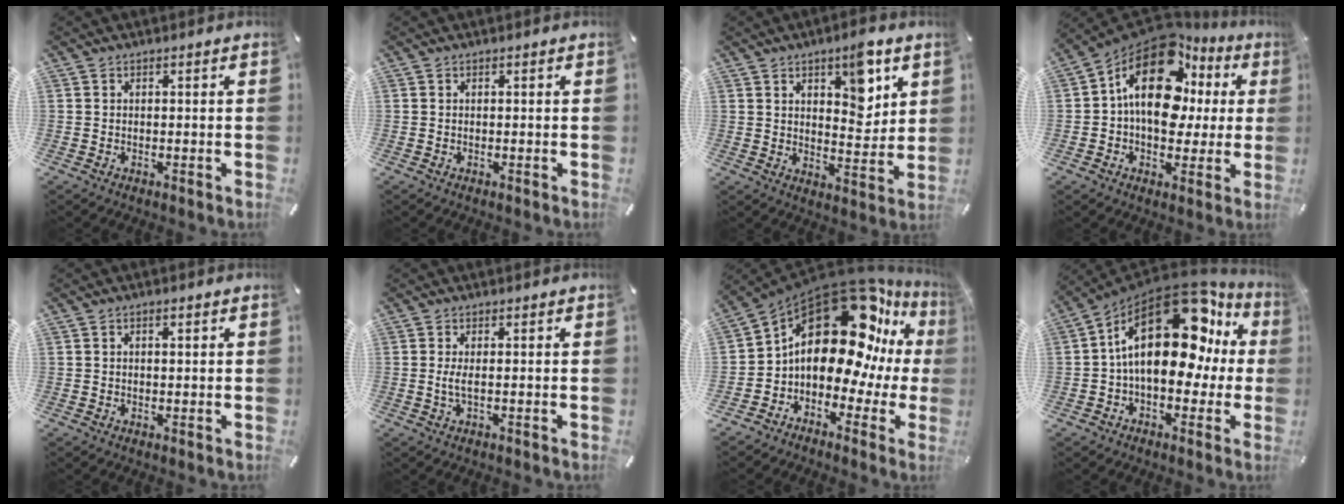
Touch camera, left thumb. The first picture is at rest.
{"total": 0.0}
{"total": 9.8, "force": [5.5, 4.9, 6.5], "torque": [-0.069, -0.032, 0.088]}
{"total": 18.6, "force": [5.7, 12.1, 13.0], "torque": [-0.222, -0.034, 0.095]}
{"total": 1.1, "force": [0.3, 0.6, 0.9], "torque": [-0.018, 0.006, 0.004]}
{"total": 2.7, "force": [0.0, 0.4, 2.6], "torque": [-0.056, -0.008, -0.003]}
{"total": 22.3, "force": [7.9, 13.5, 15.9], "torque": [-0.255, -0.069, 0.134]}
{"total": 24.6, "force": [6.2, 13.2, 19.8], "torque": [-0.331, -0.042, 0.105]}